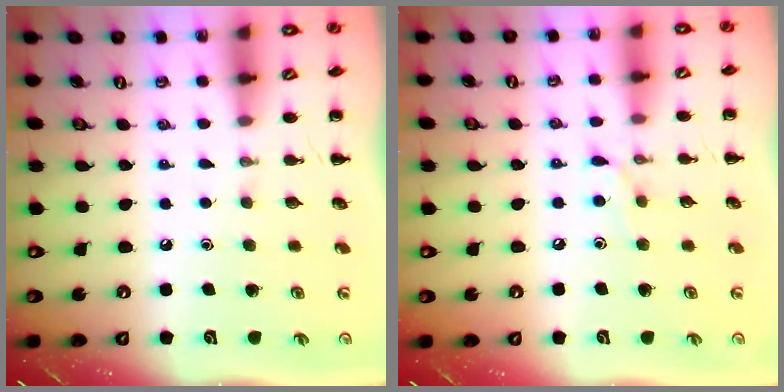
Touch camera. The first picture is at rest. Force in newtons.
{"total": 6.0, "press": 5.7, "slide": 1.8}